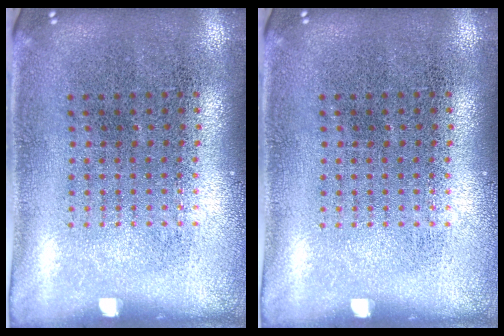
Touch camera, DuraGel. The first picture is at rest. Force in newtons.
{"total": 0.0}